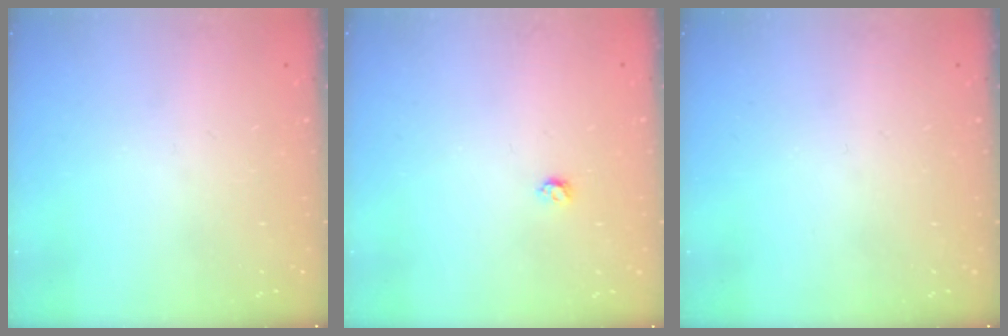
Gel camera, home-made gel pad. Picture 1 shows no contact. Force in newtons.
{"total": 3.2, "press": 3.2, "slide": 0.5}
{"total": 0.0}